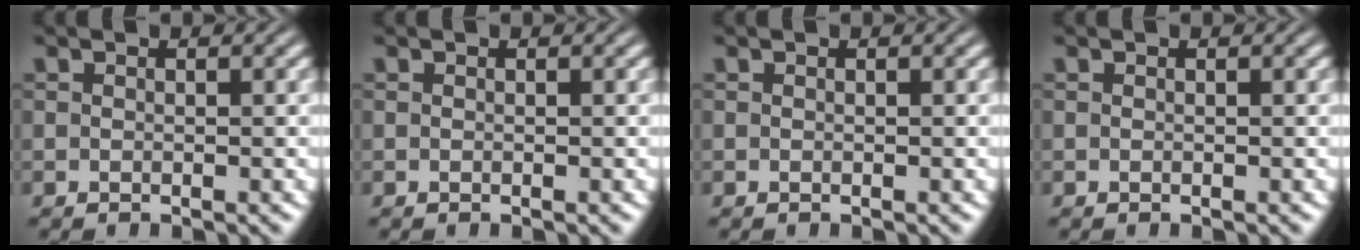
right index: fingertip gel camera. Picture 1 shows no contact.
{"total": 0.0}
{"total": 0.0}
{"total": 0.0}